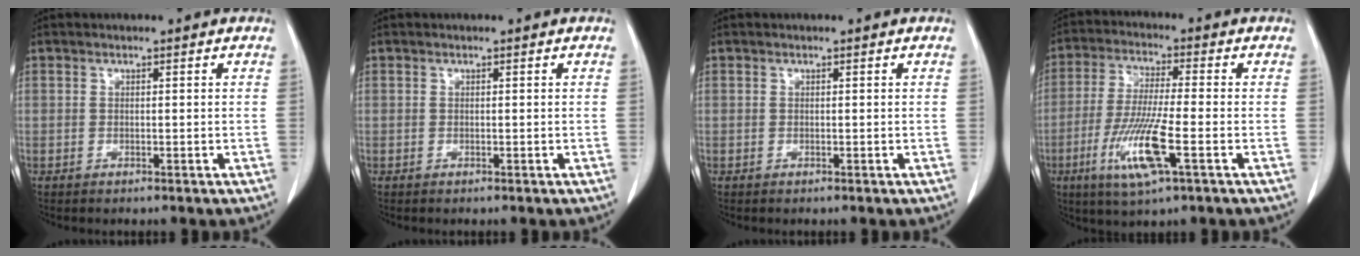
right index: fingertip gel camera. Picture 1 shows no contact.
{"total": 0.0}
{"total": 0.0}
{"total": 11.1, "force": [-4.0, 0.8, 10.3], "torque": [-0.208, -0.021, -0.076]}